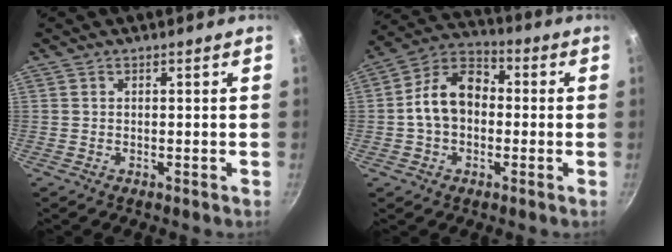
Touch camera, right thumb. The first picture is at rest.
{"total": 11.6, "force": [-0.6, 8.4, 8.0], "torque": [-0.110, 0.039, -0.030]}